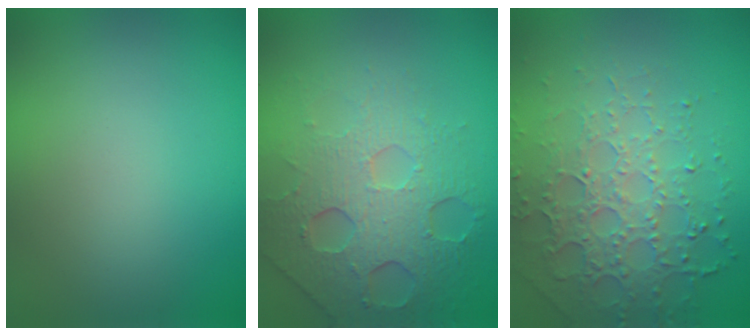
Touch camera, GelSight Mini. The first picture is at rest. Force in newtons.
{"total": 6.6, "press": 4.7, "slide": 4.7}
{"total": 5.2, "press": 4.3, "slide": 2.8}